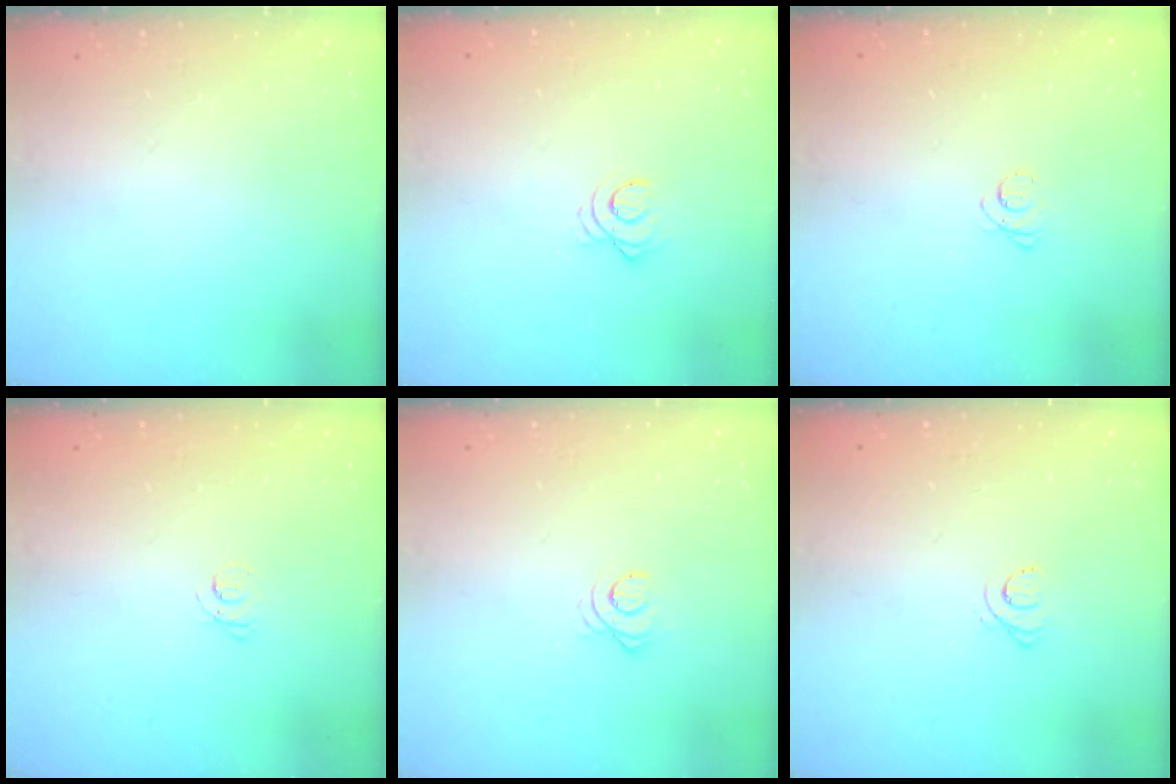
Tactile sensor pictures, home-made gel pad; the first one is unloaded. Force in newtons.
{"total": 3.5, "press": 3.5, "slide": 0.4}
{"total": 2.6, "press": 2.5, "slide": 0.3}
{"total": 2.3, "press": 2.3, "slide": 0.3}
{"total": 2.9, "press": 2.9, "slide": 0.4}
{"total": 3.8, "press": 3.8, "slide": 0.4}